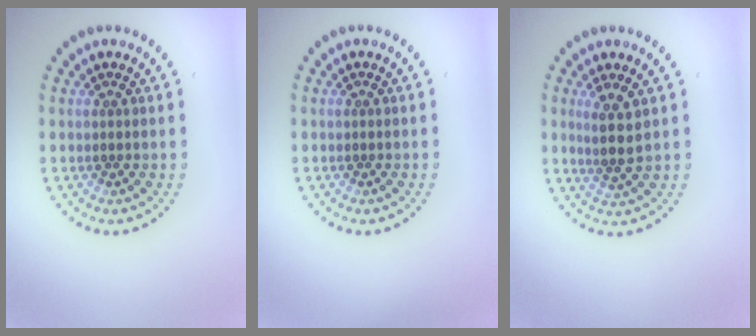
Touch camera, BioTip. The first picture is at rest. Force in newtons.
{"total": 0.0}
{"total": 2.7, "press": 2.2, "slide": 1.5}